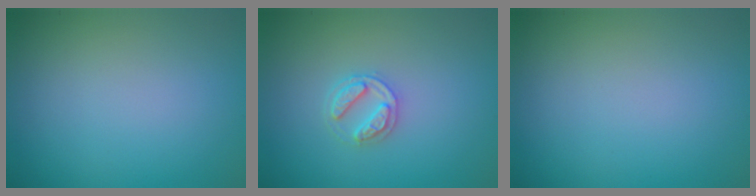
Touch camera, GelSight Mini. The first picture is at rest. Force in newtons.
{"total": 2.4, "press": 2.4, "slide": 0.4}
{"total": 0.0}